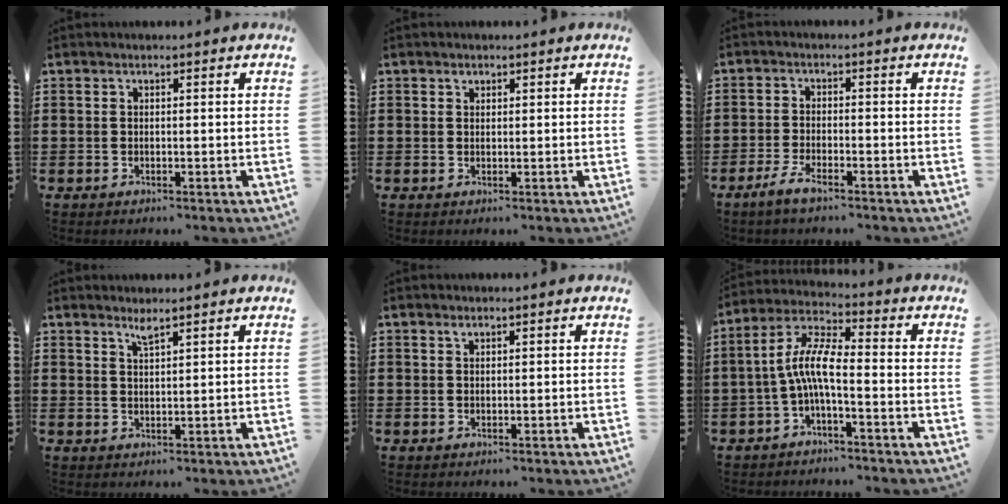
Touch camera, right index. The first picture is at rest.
{"total": 0.7, "force": [0.5, 0.5, 0.1], "torque": [-0.004, 0.002, 0.010]}
{"total": 2.9, "force": [-2.2, 0.6, 1.7], "torque": [-0.044, 0.001, -0.047]}
{"total": 2.0, "force": [1.7, 0.0, 0.9], "torque": [-0.021, 0.000, 0.031]}
{"total": 0.7, "force": [0.5, 0.4, 0.3], "torque": [-0.009, 0.001, 0.010]}
{"total": 7.1, "force": [-1.8, 1.8, 6.6], "torque": [-0.147, -0.006, -0.039]}